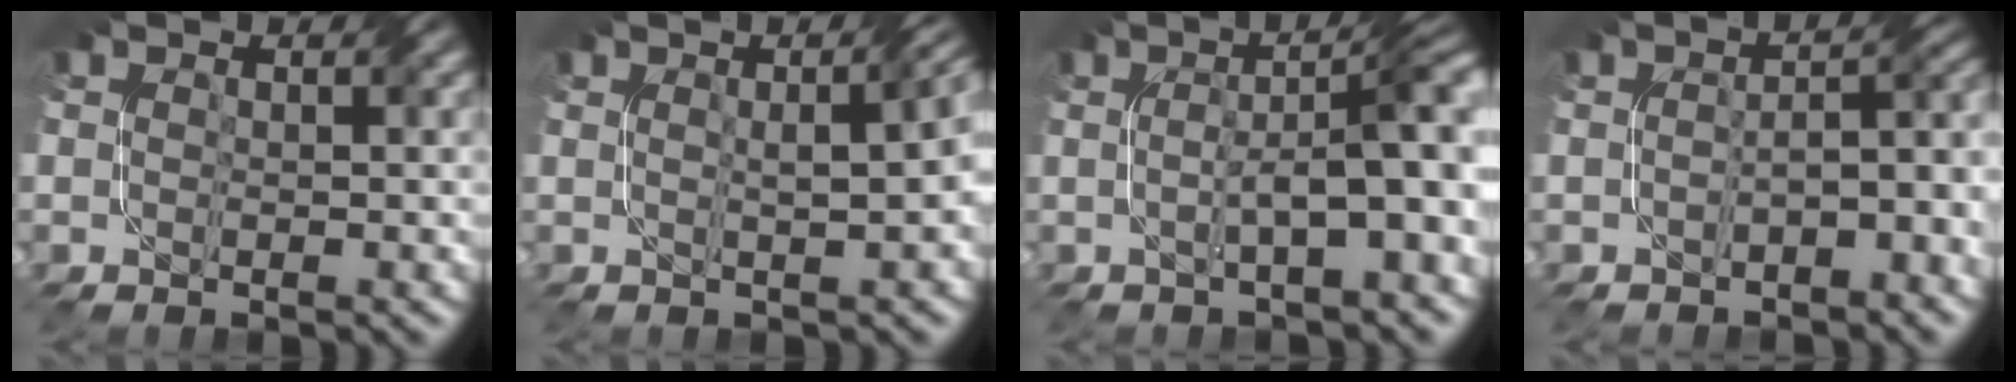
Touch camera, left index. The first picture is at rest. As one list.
[{"total": 7.2, "force": [1.1, 3.0, 6.5], "torque": [-0.034, 0.033, 0.001]}, {"total": 7.5, "force": [0.1, 1.8, 7.3], "torque": [-0.103, 0.016, -0.002]}, {"total": 4.3, "force": [-1.6, 1.3, 3.7], "torque": [-0.050, 0.010, -0.030]}]